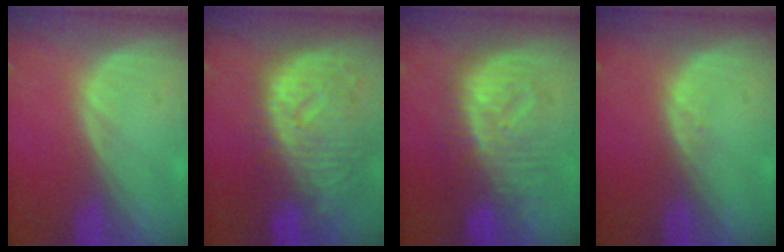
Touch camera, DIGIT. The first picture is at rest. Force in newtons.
{"total": 11.3, "press": 9.9, "slide": 5.5}
{"total": 8.5, "press": 8.5, "slide": 0.2}
{"total": 0.7, "press": 0.6, "slide": 0.2}